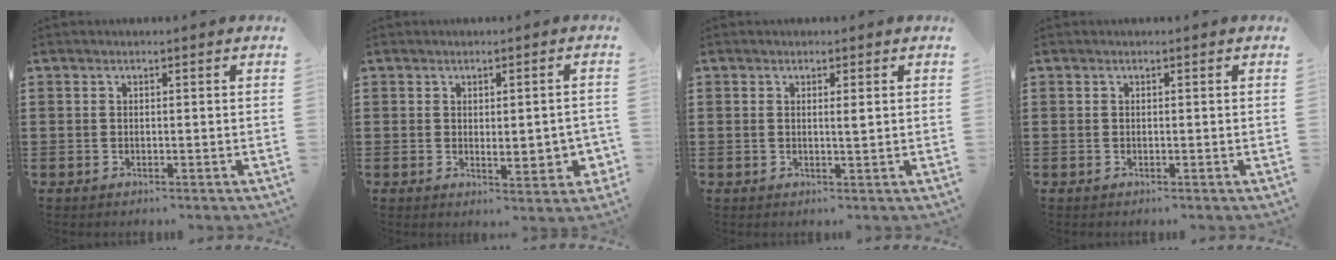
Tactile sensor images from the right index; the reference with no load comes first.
{"total": 3.3, "force": [0.2, 1.4, 3.0], "torque": [-0.041, 0.001, 0.001]}
{"total": 1.2, "force": [0.4, 0.0, 1.2], "torque": [-0.024, 0.000, 0.006]}
{"total": 0.0}